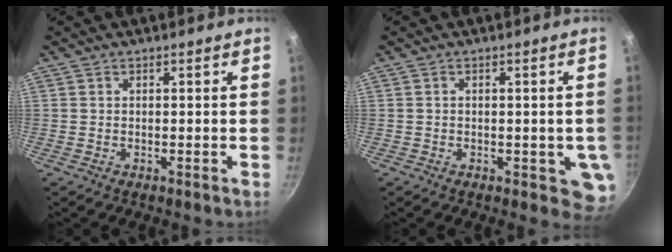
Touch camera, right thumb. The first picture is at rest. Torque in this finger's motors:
{"motor_torque": [1.39, 1.34, 0.78, -0.89, 0.18]}